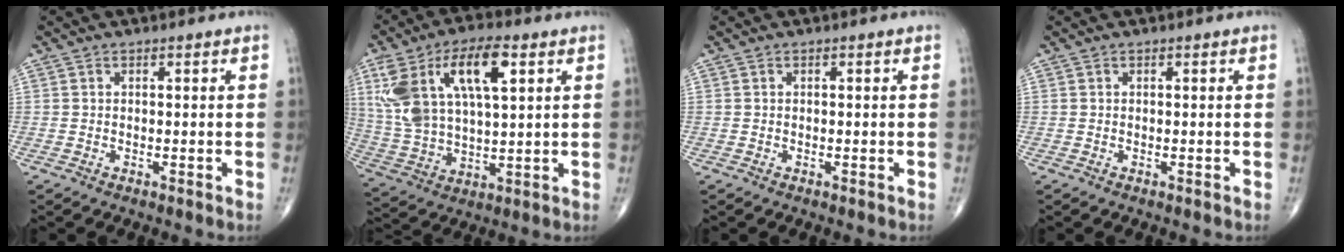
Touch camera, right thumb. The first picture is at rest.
{"total": 18.9, "force": [7.0, 8.4, 15.5], "torque": [-0.299, 0.000, 0.133]}
{"total": 0.0}
{"total": 0.0}